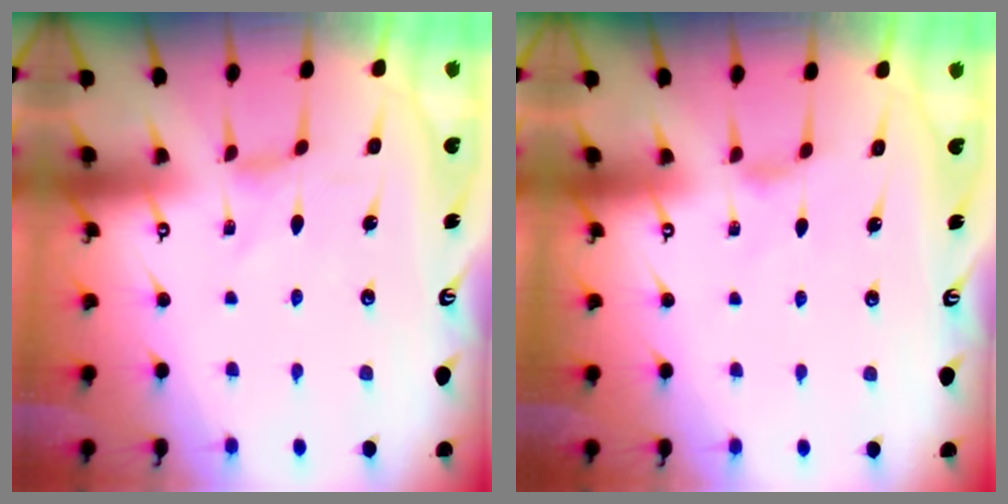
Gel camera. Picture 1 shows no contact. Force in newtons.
{"total": 1.7, "press": 1.7, "slide": 0.4}